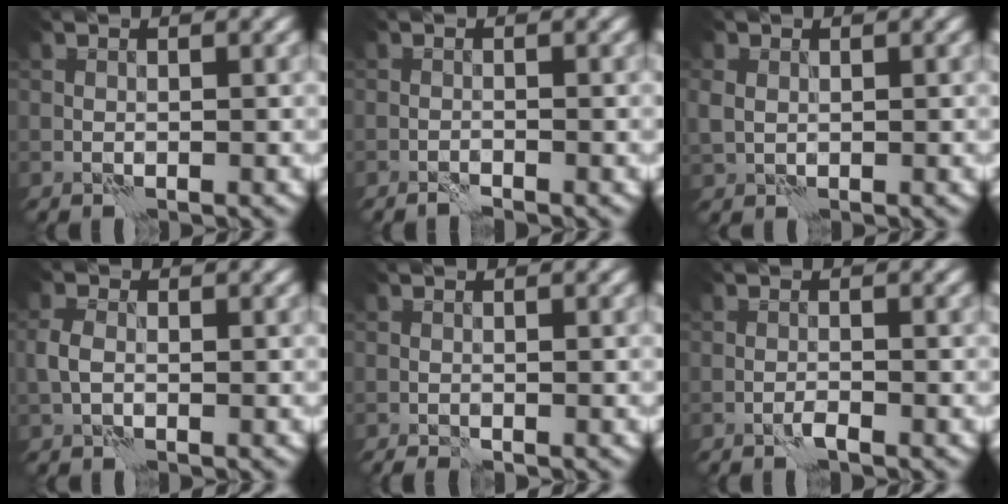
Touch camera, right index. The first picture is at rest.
{"total": 0.8, "force": [-0.8, -0.3, 0.2], "torque": [-0.009, 0.002, -0.018]}
{"total": 1.6, "force": [0.4, 1.4, 0.8], "torque": [-0.020, -0.003, 0.010]}
{"total": 1.5, "force": [-0.1, 1.0, 1.1], "torque": [-0.027, 0.003, -0.006]}
{"total": 0.8, "force": [-0.6, 0.1, 0.5], "torque": [-0.015, -0.002, -0.013]}
{"total": 0.6, "force": [-0.5, -0.3, 0.3], "torque": [-0.008, 0.002, -0.012]}